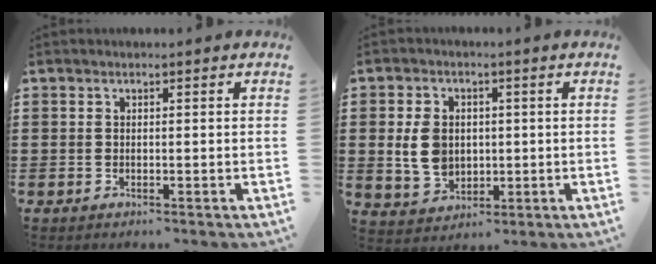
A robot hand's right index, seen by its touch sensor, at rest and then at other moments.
{"total": 6.3, "force": [0.3, 5.0, 3.9], "torque": [-0.092, 0.006, 0.000]}